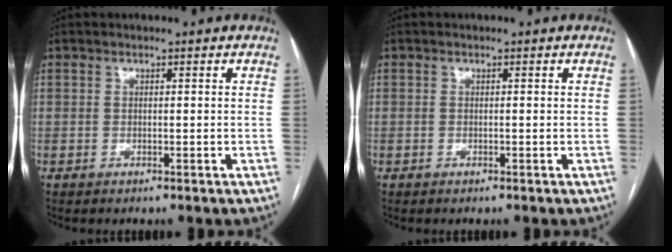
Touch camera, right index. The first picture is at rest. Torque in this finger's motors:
{"motor_torque": [0.21, 0.15, 0.02, 0.02]}